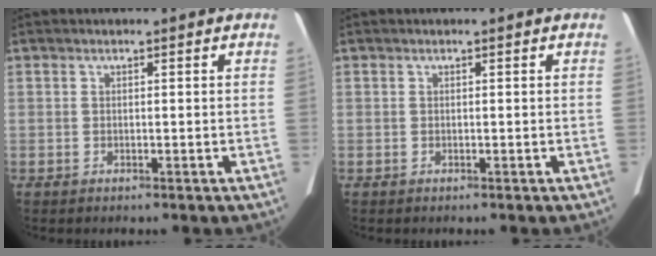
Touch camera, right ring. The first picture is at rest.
{"total": 0.0}